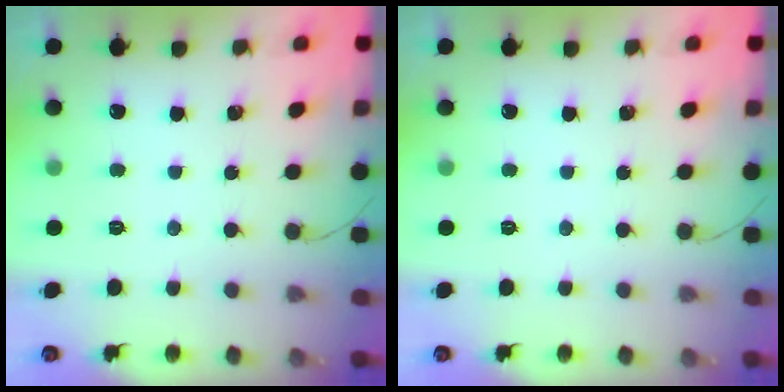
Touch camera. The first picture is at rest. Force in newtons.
{"total": 0.0}